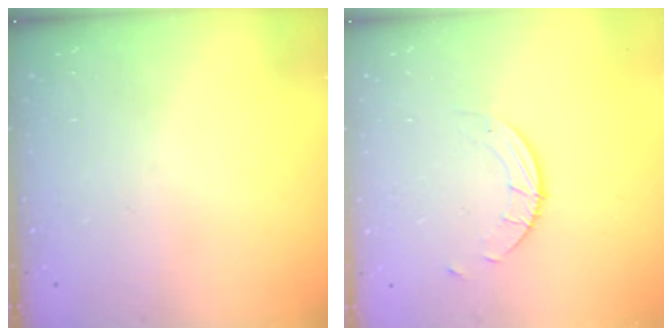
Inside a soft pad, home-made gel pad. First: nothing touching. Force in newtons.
{"total": 2.7, "press": 2.7, "slide": 0.3}